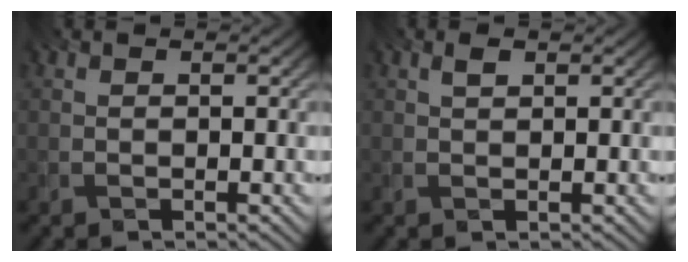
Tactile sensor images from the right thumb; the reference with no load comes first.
{"total": 1.1, "force": [0.6, 0.5, 0.8], "torque": [-0.018, 0.001, 0.013]}